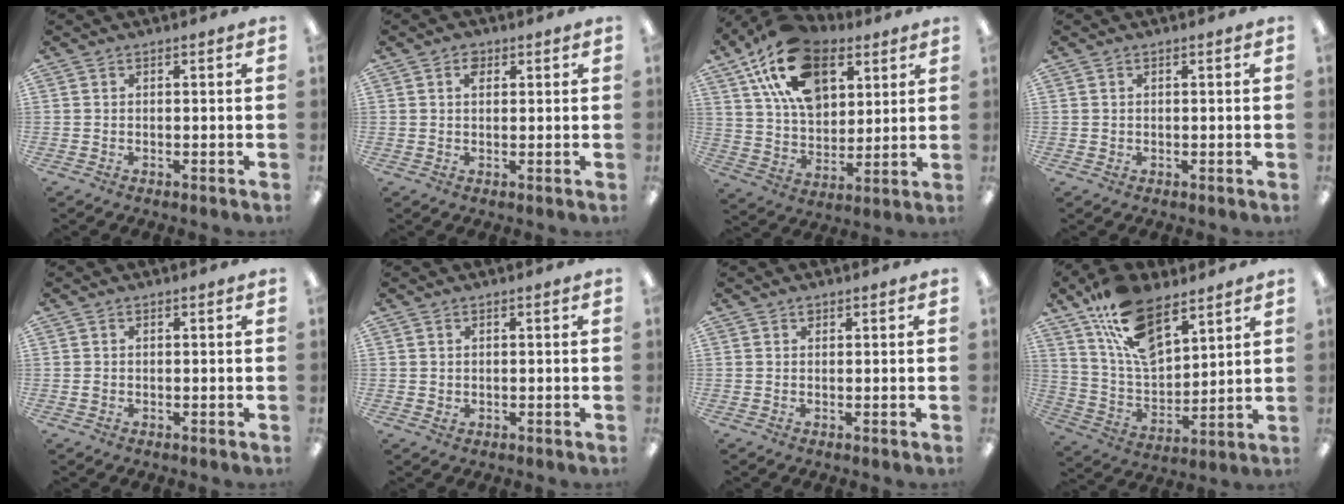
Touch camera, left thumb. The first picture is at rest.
{"total": 2.6, "force": [1.2, 1.6, 1.6], "torque": [-0.026, 0.001, 0.019]}
{"total": 20.3, "force": [10.9, 12.2, 12.0], "torque": [-0.209, -0.029, 0.198]}
{"total": 0.5, "force": [0.2, 0.5, 0.0], "torque": [0.000, 0.004, 0.002]}
{"total": 0.6, "force": [0.0, 0.5, 0.4], "torque": [-0.008, 0.004, -0.002]}
{"total": 0.9, "force": [0.4, 0.8, 0.3], "torque": [0.002, 0.001, 0.004]}
{"total": 0.9, "force": [0.6, 0.5, 0.4], "torque": [-0.008, 0.002, 0.011]}
{"total": 17.4, "force": [11.0, 8.5, 10.5], "torque": [-0.203, -0.043, 0.204]}